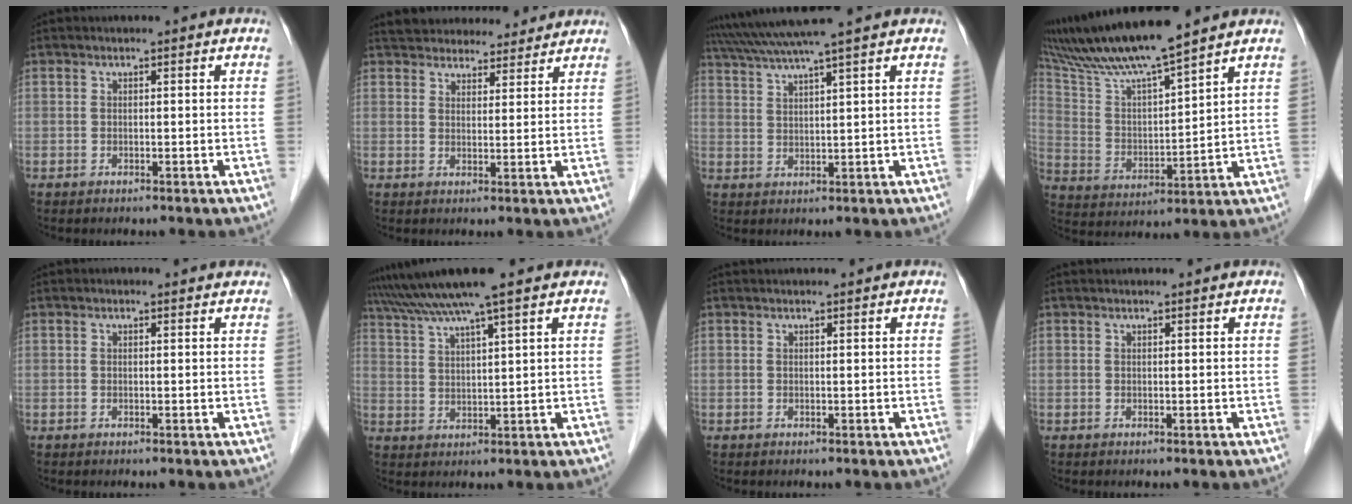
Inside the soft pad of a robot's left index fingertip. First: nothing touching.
{"total": 12.7, "force": [11.7, 3.9, 3.1], "torque": [-0.034, 0.025, 0.165]}
{"total": 8.6, "force": [7.3, -1.9, 4.1], "torque": [-0.075, 0.022, 0.121]}
{"total": 14.7, "force": [12.7, -0.2, 7.5], "torque": [-0.145, 0.010, 0.237]}
{"total": 0.8, "force": [0.8, 0.2, 0.1], "torque": [-0.010, 0.002, 0.006]}
{"total": 9.5, "force": [7.9, -1.4, 5.1], "torque": [-0.097, 0.028, 0.133]}
{"total": 2.6, "force": [2.5, 0.0, 0.7], "torque": [-0.008, 0.021, 0.031]}
{"total": 2.3, "force": [2.3, 0.0, 0.6], "torque": [-0.007, 0.019, 0.027]}